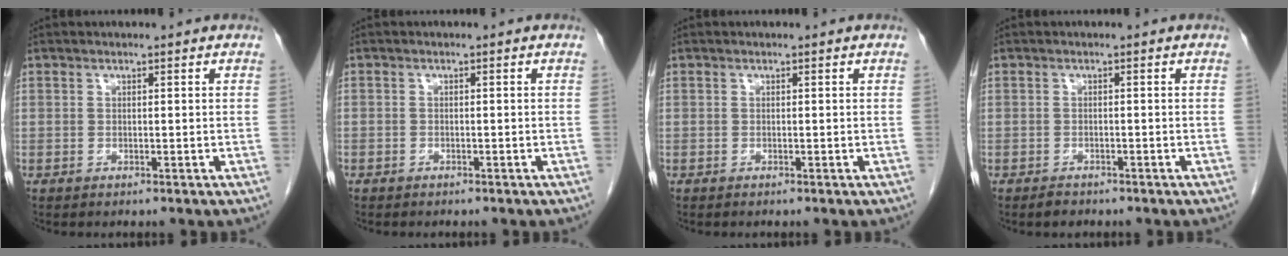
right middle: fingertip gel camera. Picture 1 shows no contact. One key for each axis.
{"total": 1.0, "fx": -0.8, "fy": 0.6, "fz": 0.1, "tx": -0.004, "ty": 0.002, "tz": -0.011}
{"total": 0.0}
{"total": 1.4, "fx": -1.2, "fy": 0.6, "fz": 0.4, "tx": -0.013, "ty": -0.001, "tz": -0.017}